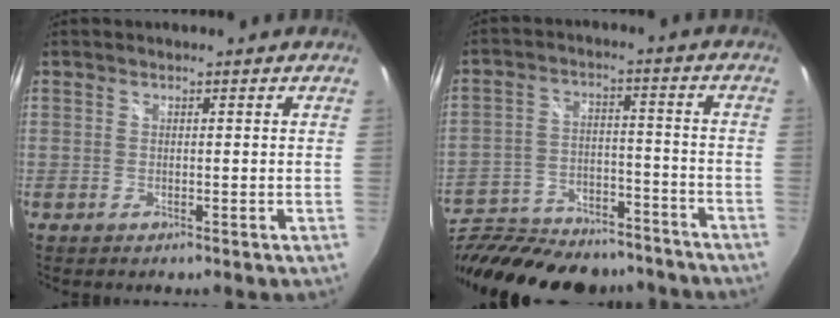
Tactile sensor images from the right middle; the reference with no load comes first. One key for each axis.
{"total": 29.0, "fx": -24.0, "fy": 10.8, "fz": 12.1, "tx": -0.254, "ty": 0.000, "tz": -0.342}